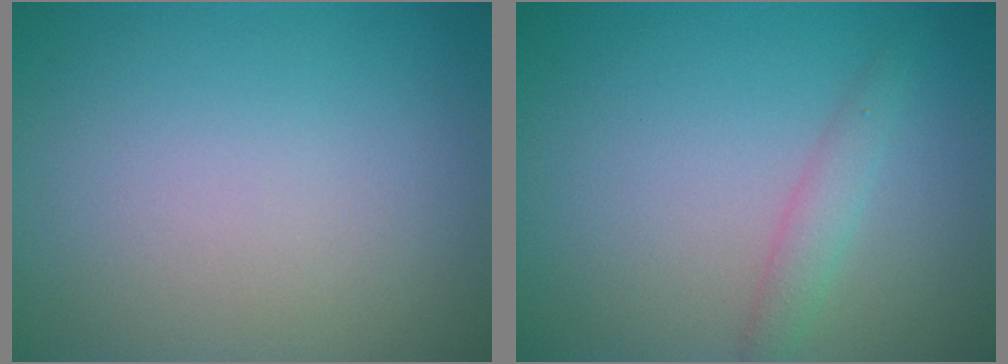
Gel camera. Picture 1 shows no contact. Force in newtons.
{"total": 1.6, "press": 1.6, "slide": 0.1}